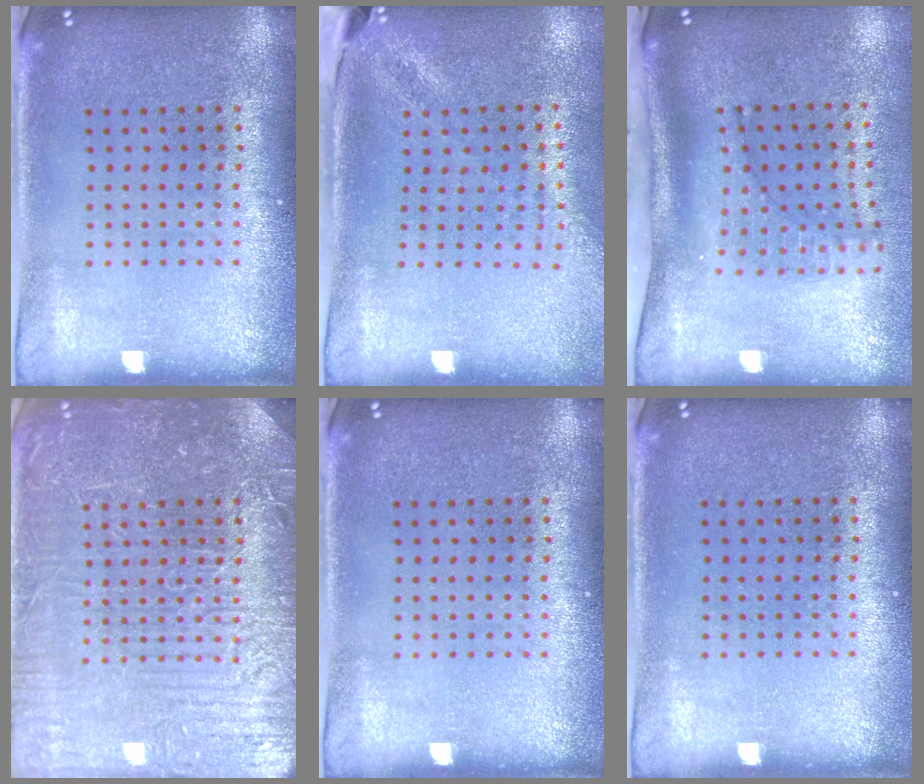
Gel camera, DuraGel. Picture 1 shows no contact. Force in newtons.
{"total": 1.9, "press": 1.5, "slide": 1.2}
{"total": 2.1, "press": 1.5, "slide": 1.5}
{"total": 5.5, "press": 5.5, "slide": 0.7}
{"total": 0.0}
{"total": 0.0}